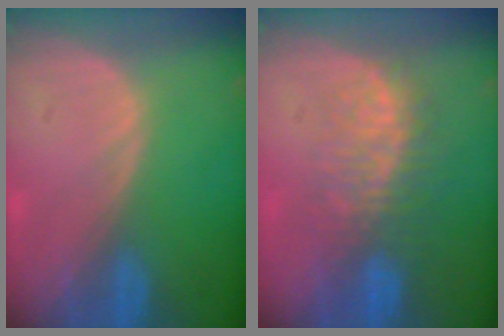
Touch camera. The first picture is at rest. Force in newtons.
{"total": 8.1, "press": 7.5, "slide": 2.9}